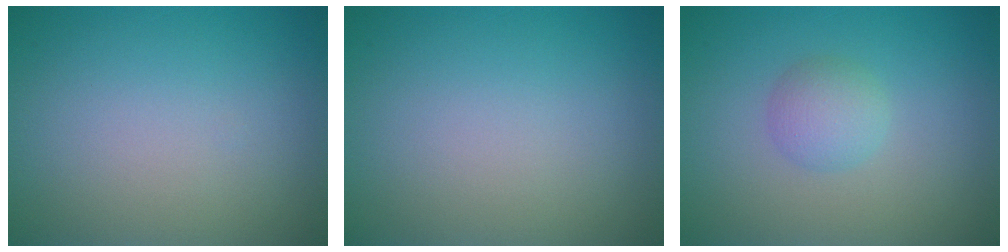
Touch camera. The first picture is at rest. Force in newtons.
{"total": 0.0}
{"total": 2.1, "press": 2.1, "slide": 0.1}